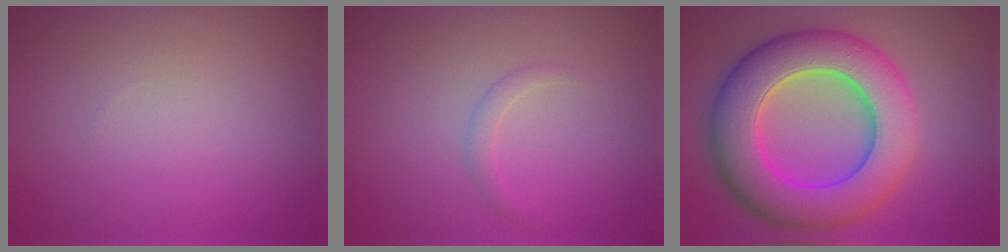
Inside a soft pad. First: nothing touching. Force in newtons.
{"total": 1.0, "press": 1.0, "slide": 0.1}
{"total": 11.3, "press": 11.3, "slide": 0.4}